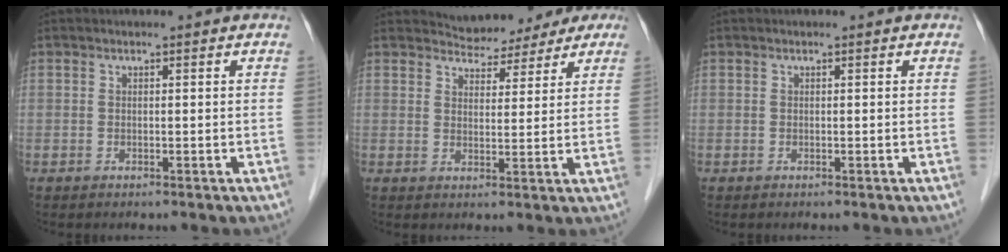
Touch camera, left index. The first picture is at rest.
{"total": 7.3, "force": [6.5, 3.3, 0.8], "torque": [-0.009, 0.012, 0.077]}
{"total": 0.0}